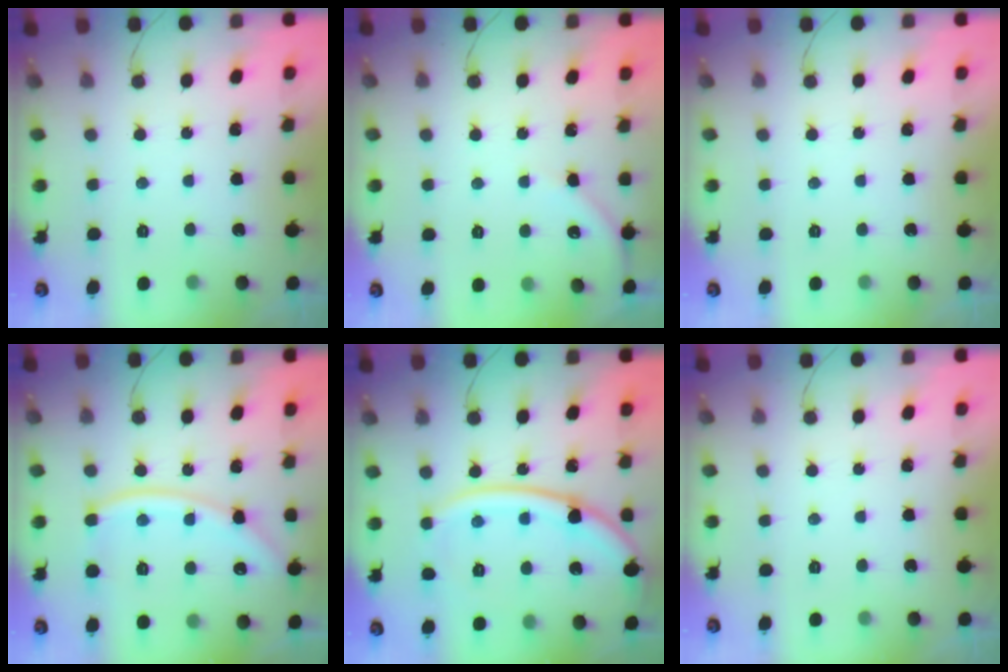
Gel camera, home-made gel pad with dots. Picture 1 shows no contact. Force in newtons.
{"total": 3.2, "press": 3.1, "slide": 0.5}
{"total": 0.0}
{"total": 11.8, "press": 11.8, "slide": 1.3}
{"total": 16.4, "press": 16.3, "slide": 1.5}
{"total": 0.0}